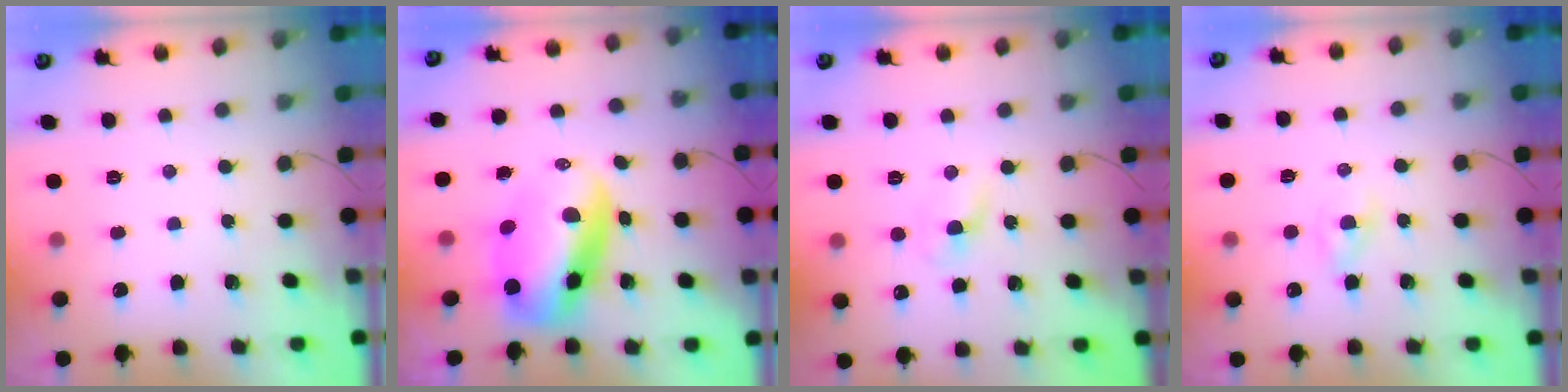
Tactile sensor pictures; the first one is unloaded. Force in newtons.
{"total": 11.2, "press": 10.8, "slide": 3.0}
{"total": 2.4, "press": 2.2, "slide": 1.0}
{"total": 1.9, "press": 1.7, "slide": 0.8}